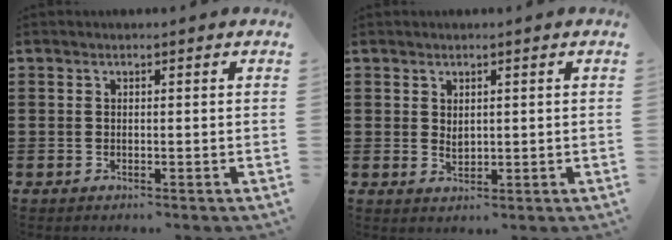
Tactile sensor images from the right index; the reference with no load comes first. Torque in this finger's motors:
{"motor_torque": [0.83, 1.31, -0.01, 0.03]}